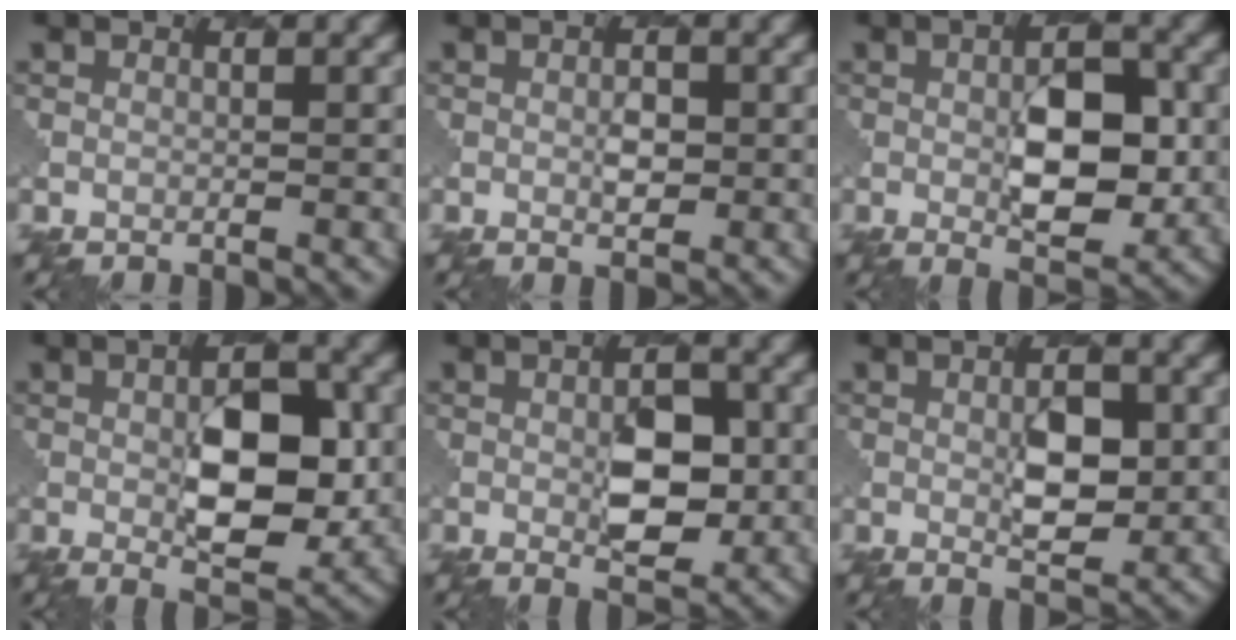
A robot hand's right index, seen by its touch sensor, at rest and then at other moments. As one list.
[{"total": 1.5, "force": [0.1, 0.8, 1.2], "torque": [-0.016, -0.001, 0.003]}, {"total": 6.1, "force": [-0.1, 2.7, 5.5], "torque": [-0.081, -0.004, 0.002]}, {"total": 7.2, "force": [-0.2, 3.1, 6.4], "torque": [-0.093, -0.004, 0.002]}, {"total": 4.6, "force": [-0.1, 2.0, 4.1], "torque": [-0.060, -0.004, 0.001]}, {"total": 3.7, "force": [0.3, 1.6, 3.3], "torque": [-0.053, -0.005, 0.010]}]